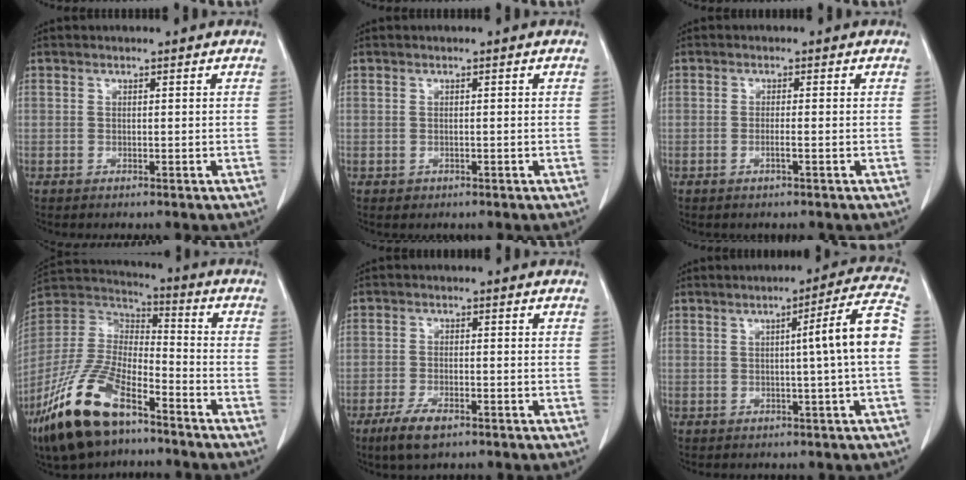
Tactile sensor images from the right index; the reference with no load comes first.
{"total": 1.4, "force": [-0.4, 1.2, 0.5], "torque": [-0.008, 0.004, 0.002]}
{"total": 1.5, "force": [-0.6, 0.1, 1.4], "torque": [-0.027, 0.000, -0.011]}
{"total": 19.9, "force": [-12.5, 7.4, 13.6], "torque": [-0.316, -0.022, -0.240]}
{"total": 5.6, "force": [-3.5, 2.0, 3.8], "torque": [-0.083, -0.008, -0.059]}
{"total": 9.2, "force": [0.0, -1.0, 9.1], "torque": [-0.125, 0.014, -0.001]}